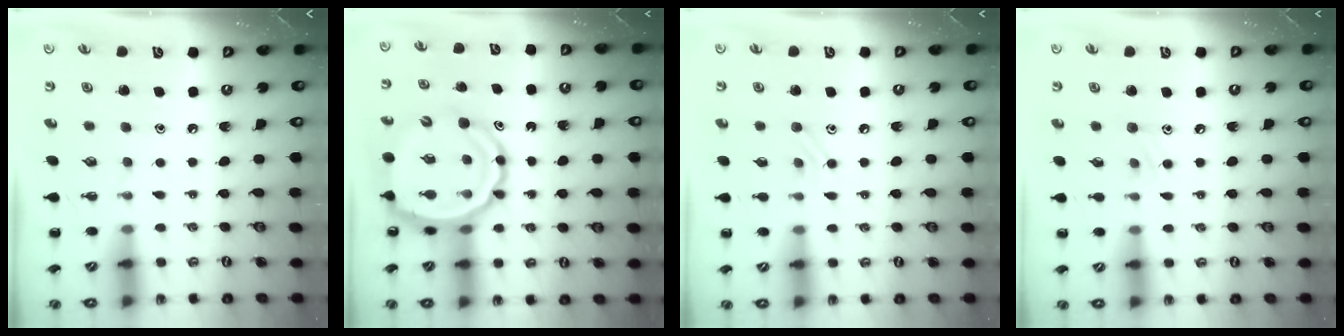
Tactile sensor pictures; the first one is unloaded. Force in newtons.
{"total": 12.8, "press": 12.2, "slide": 3.7}
{"total": 6.7, "press": 6.5, "slide": 1.6}
{"total": 6.5, "press": 6.3, "slide": 1.7}